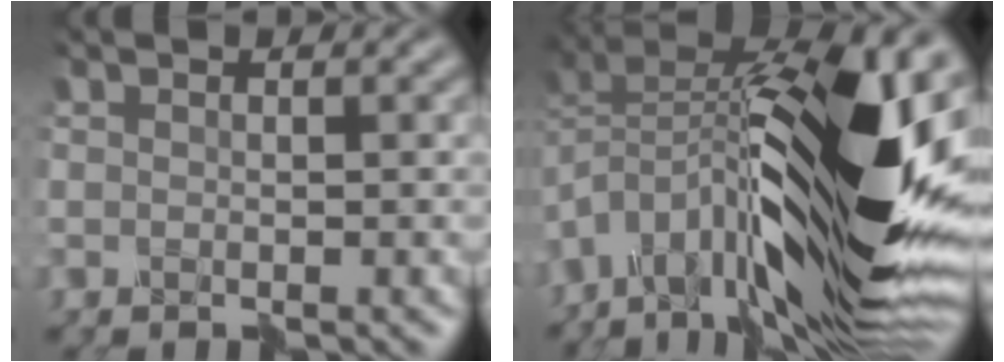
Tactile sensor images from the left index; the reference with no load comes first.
{"total": 16.5, "force": [-2.7, 7.6, 14.4], "torque": [-0.249, 0.009, -0.052]}